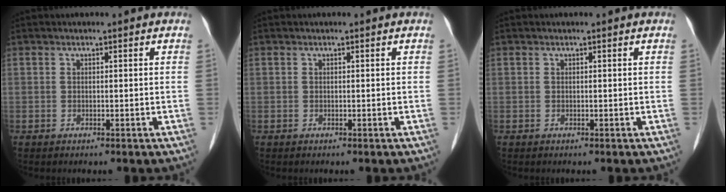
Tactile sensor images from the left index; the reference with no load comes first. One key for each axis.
{"total": 0.0}
{"total": 0.0}